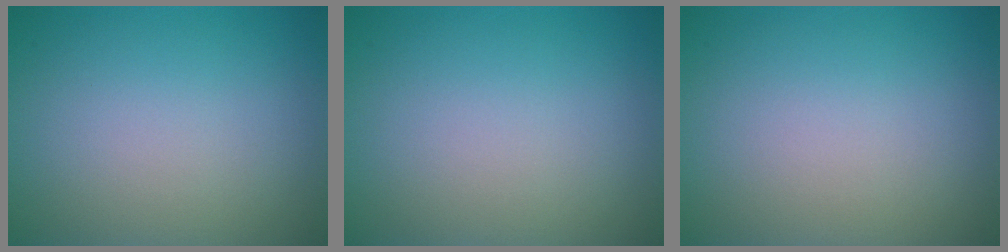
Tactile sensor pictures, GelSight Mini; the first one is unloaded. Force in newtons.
{"total": 0.0}
{"total": 0.0}